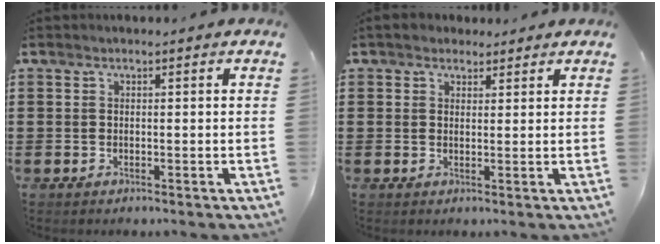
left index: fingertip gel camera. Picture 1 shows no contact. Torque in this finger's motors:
{"motor_torque": [0.21, -0.21, 0.20, 0.05]}